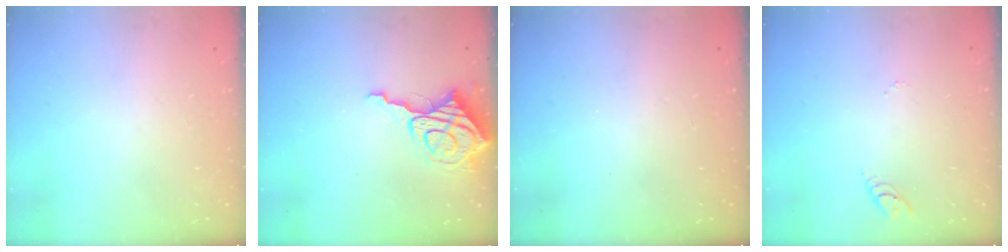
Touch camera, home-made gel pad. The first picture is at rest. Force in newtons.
{"total": 11.7, "press": 11.6, "slide": 1.4}
{"total": 0.0}
{"total": 2.9, "press": 2.9, "slide": 0.2}